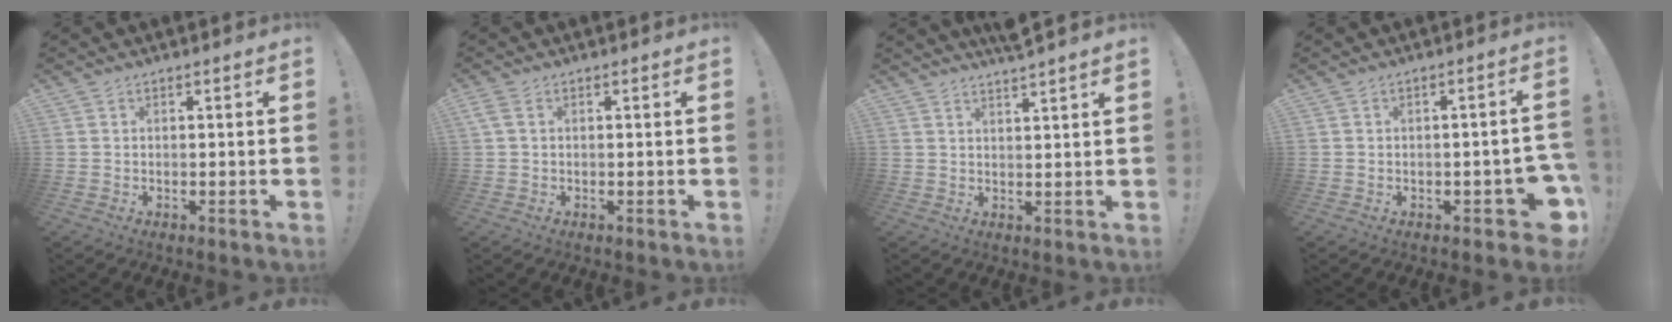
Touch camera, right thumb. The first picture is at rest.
{"total": 2.5, "force": [0.8, 1.4, 1.8], "torque": [-0.038, 0.005, 0.017]}
{"total": 3.9, "force": [3.5, -0.8, 1.6], "torque": [-0.024, -0.023, 0.059]}
{"total": 6.4, "force": [-2.7, 2.9, 5.1], "torque": [-0.064, 0.013, -0.037]}